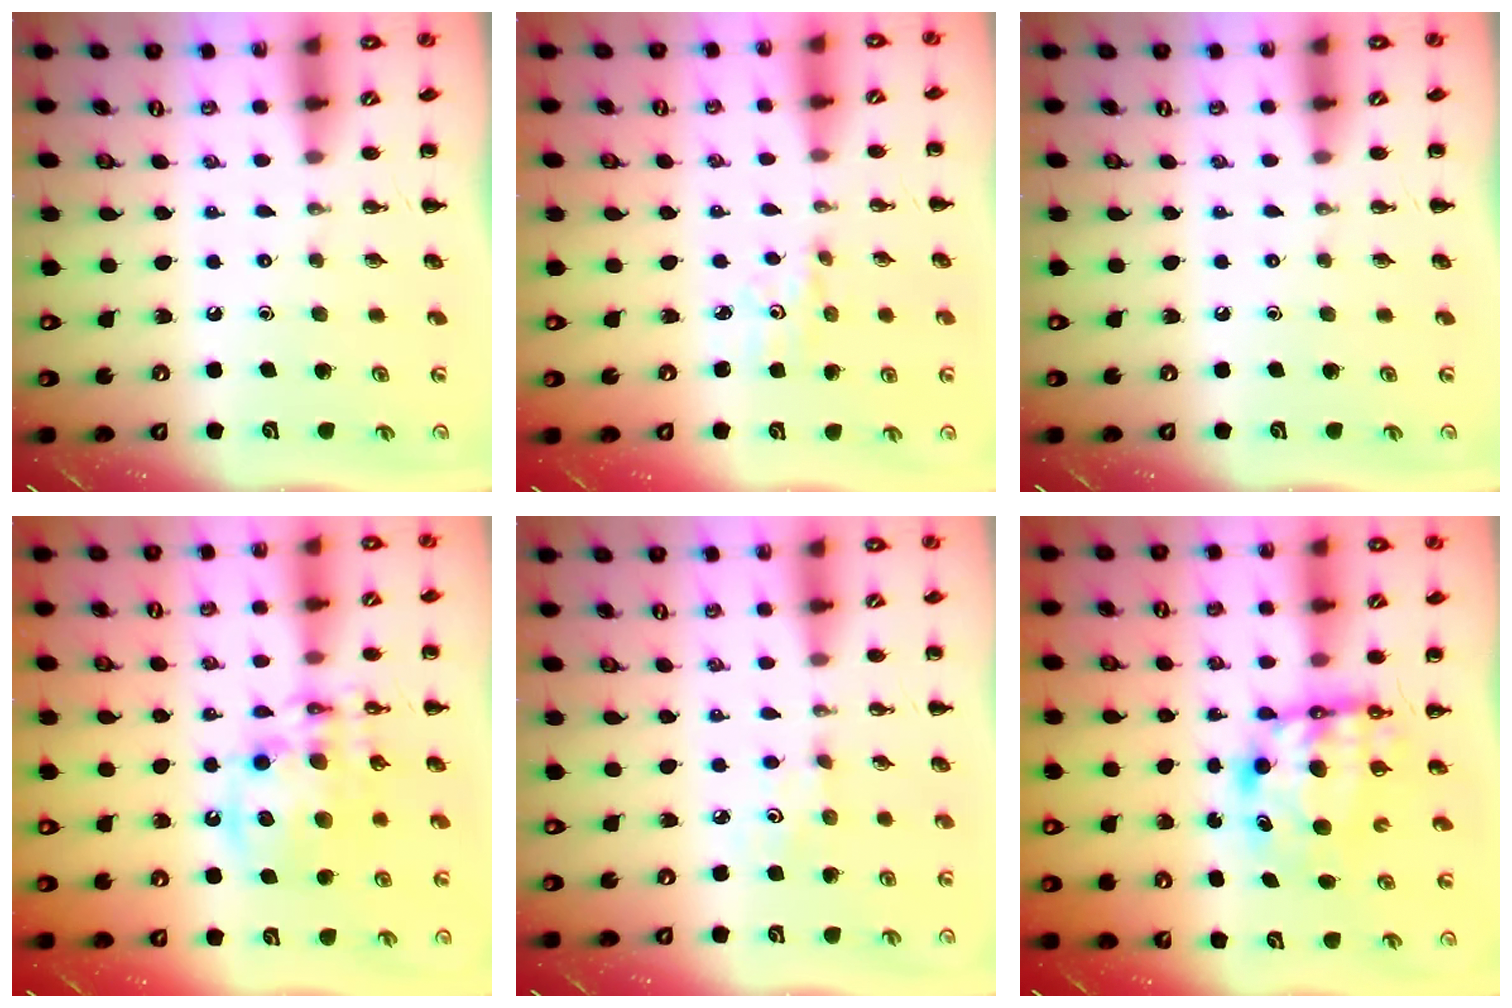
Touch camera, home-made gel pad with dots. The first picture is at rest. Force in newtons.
{"total": 2.6, "press": 2.4, "slide": 0.9}
{"total": 0.0}
{"total": 13.5, "press": 13.2, "slide": 2.8}
{"total": 2.6, "press": 2.5, "slide": 0.7}
{"total": 7.4, "press": 7.2, "slide": 1.8}